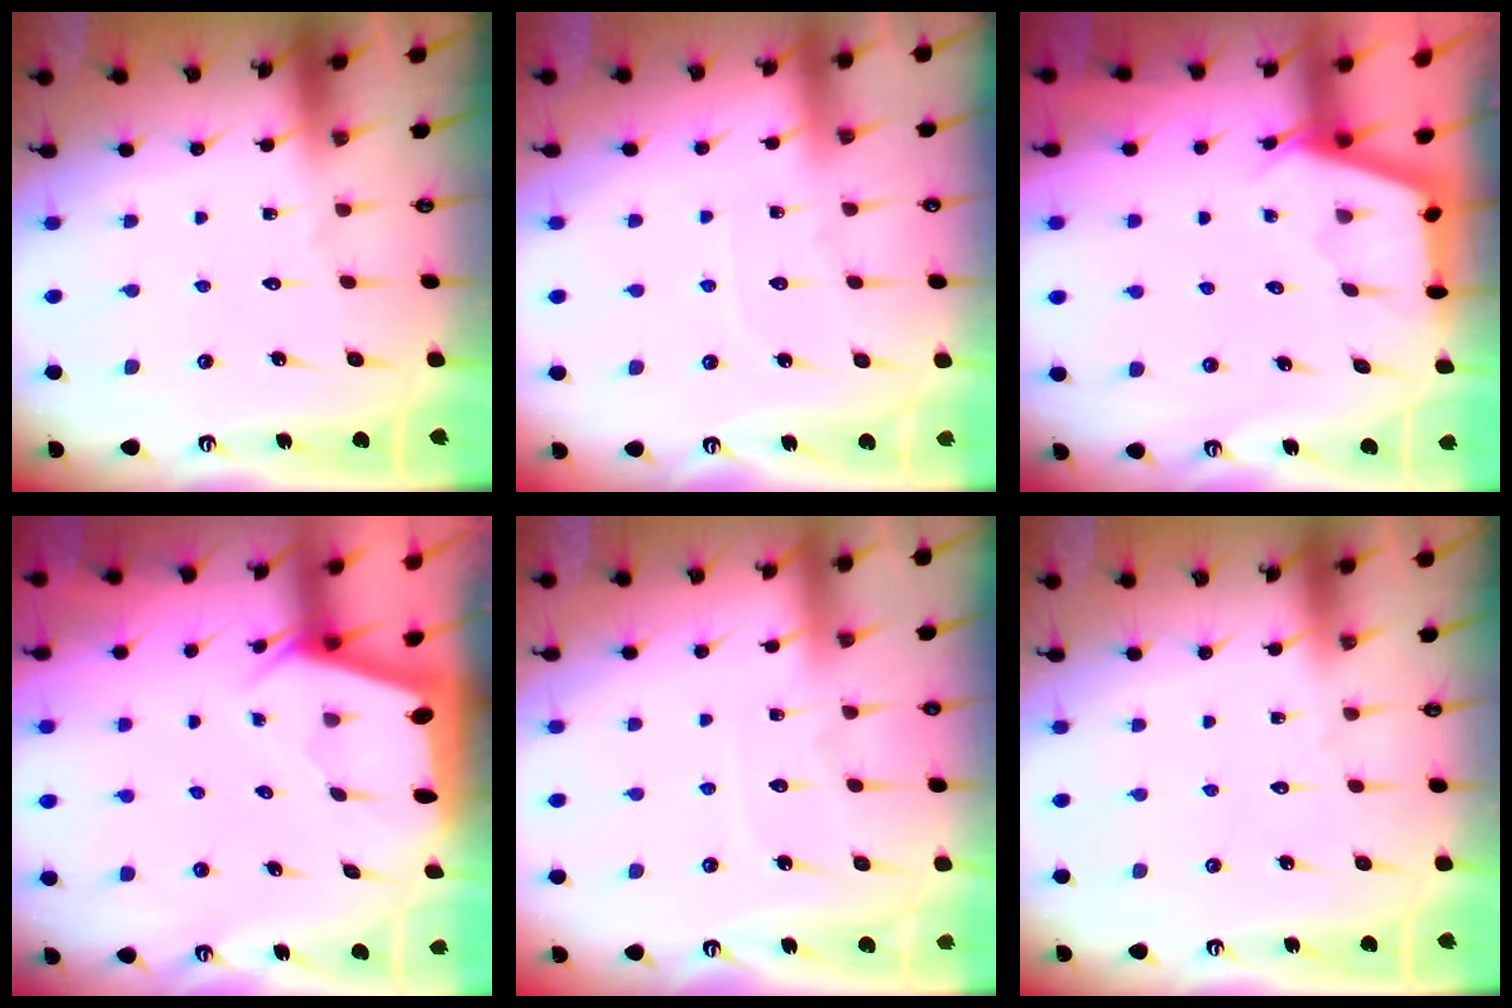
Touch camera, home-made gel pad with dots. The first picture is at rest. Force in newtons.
{"total": 3.8, "press": 3.8, "slide": 0.5}
{"total": 2.8, "press": 2.8, "slide": 0.3}
{"total": 2.0, "press": 1.9, "slide": 0.3}
{"total": 3.8, "press": 3.8, "slide": 0.2}
{"total": 0.0}